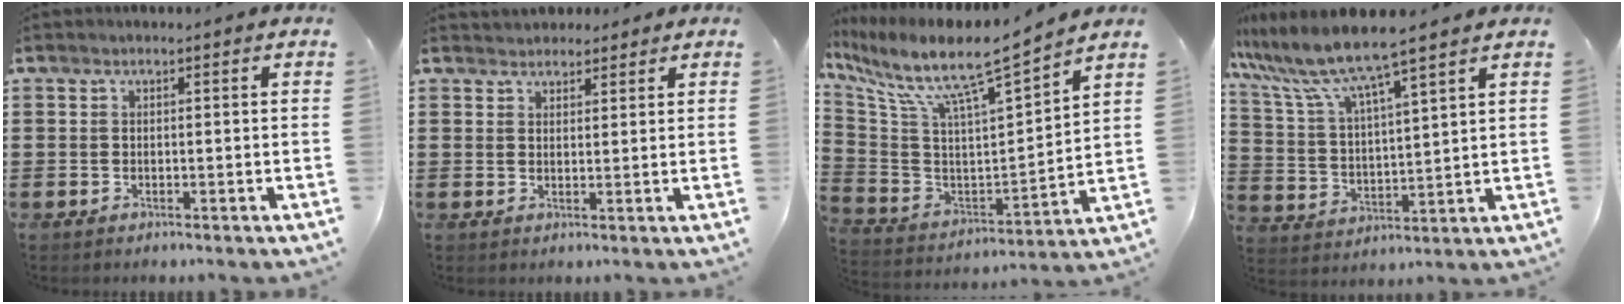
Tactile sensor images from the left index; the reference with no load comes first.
{"total": 2.3, "force": [2.0, 1.0, -0.4], "torque": [0.000, 0.003, 0.040]}
{"total": 9.8, "force": [7.8, 0.7, 5.9], "torque": [-0.147, -0.065, 0.124]}
{"total": 7.9, "force": [6.8, 0.0, 3.9], "torque": [-0.105, -0.039, 0.114]}